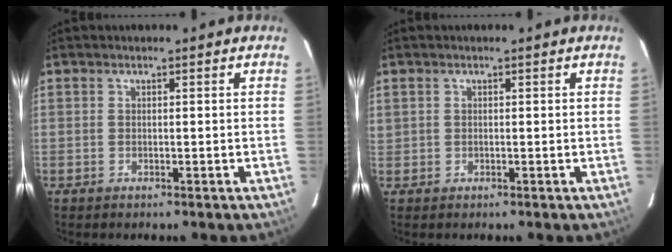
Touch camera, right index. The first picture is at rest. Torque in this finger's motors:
{"motor_torque": [-0.03, 0.00, 0.06, 0.01]}